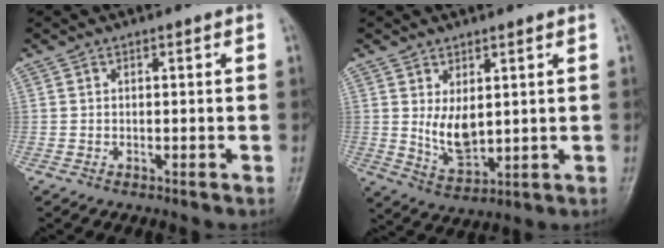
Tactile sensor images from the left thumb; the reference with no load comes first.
{"total": 6.7, "force": [1.5, 3.7, 5.4], "torque": [-0.083, -0.025, 0.041]}